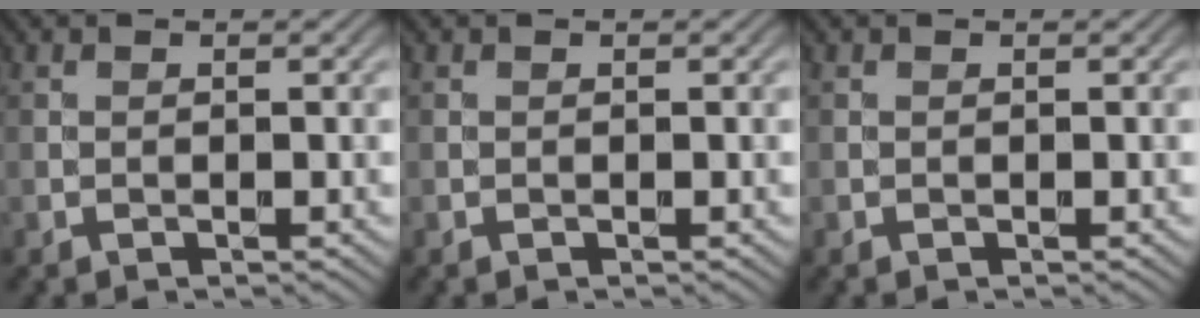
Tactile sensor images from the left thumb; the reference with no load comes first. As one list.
[{"total": 0.0}, {"total": 0.0}]